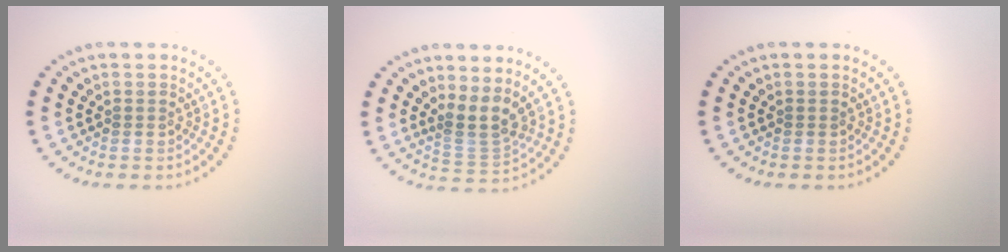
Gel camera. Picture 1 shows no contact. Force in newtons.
{"total": 2.8, "press": 2.1, "slide": 1.8}
{"total": 0.0}